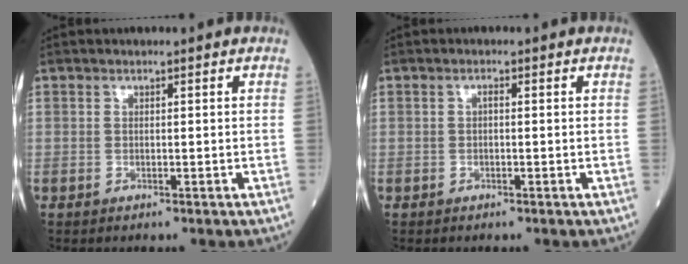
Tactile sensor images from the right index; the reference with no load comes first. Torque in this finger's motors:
{"motor_torque": [-0.01, 0.04, -0.08, 0.02]}